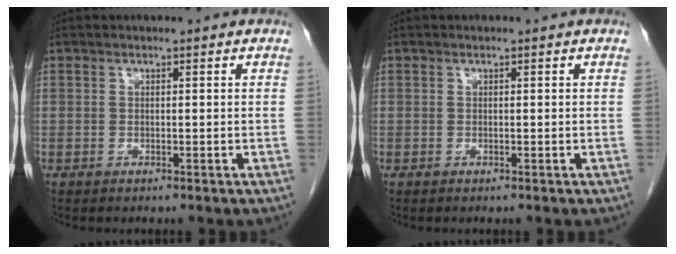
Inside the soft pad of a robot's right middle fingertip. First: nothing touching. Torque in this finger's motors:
{"motor_torque": [0.00, 0.00, 0.03, 0.01]}